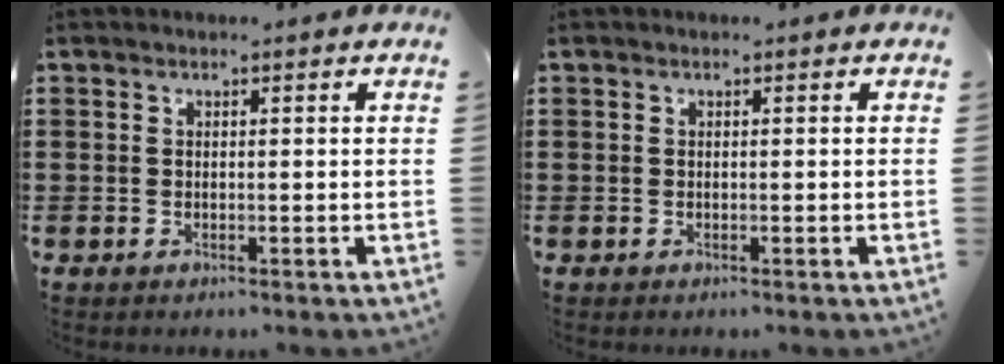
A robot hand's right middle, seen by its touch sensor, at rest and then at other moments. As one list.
[{"total": 0.0}]